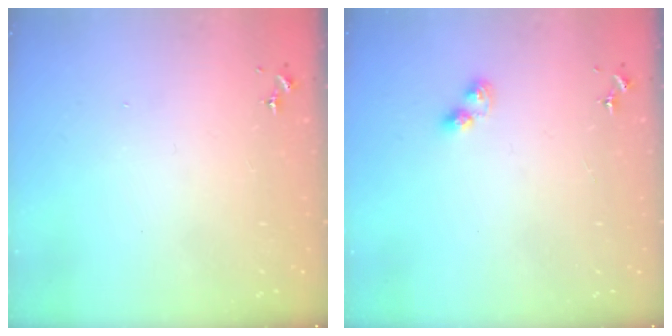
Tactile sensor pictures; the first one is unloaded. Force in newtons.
{"total": 3.7, "press": 3.7, "slide": 0.4}